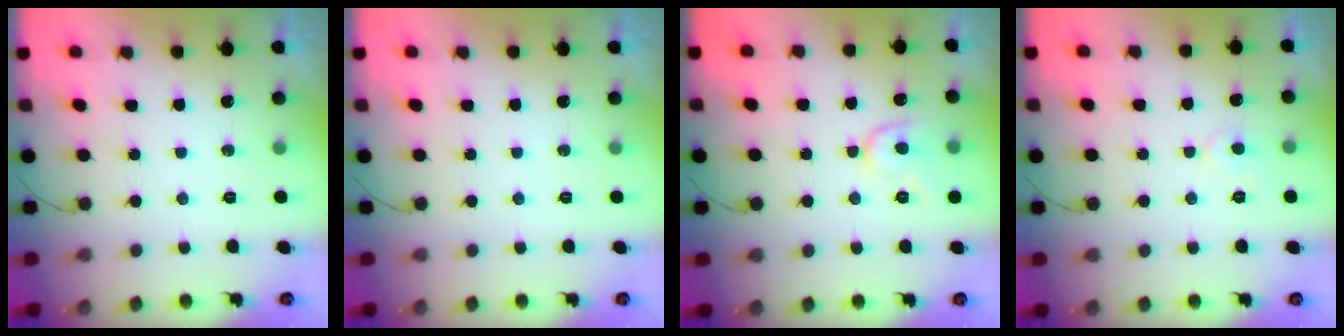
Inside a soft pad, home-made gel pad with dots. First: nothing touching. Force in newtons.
{"total": 0.0}
{"total": 7.8, "press": 7.8, "slide": 0.8}
{"total": 3.6, "press": 3.6, "slide": 0.5}